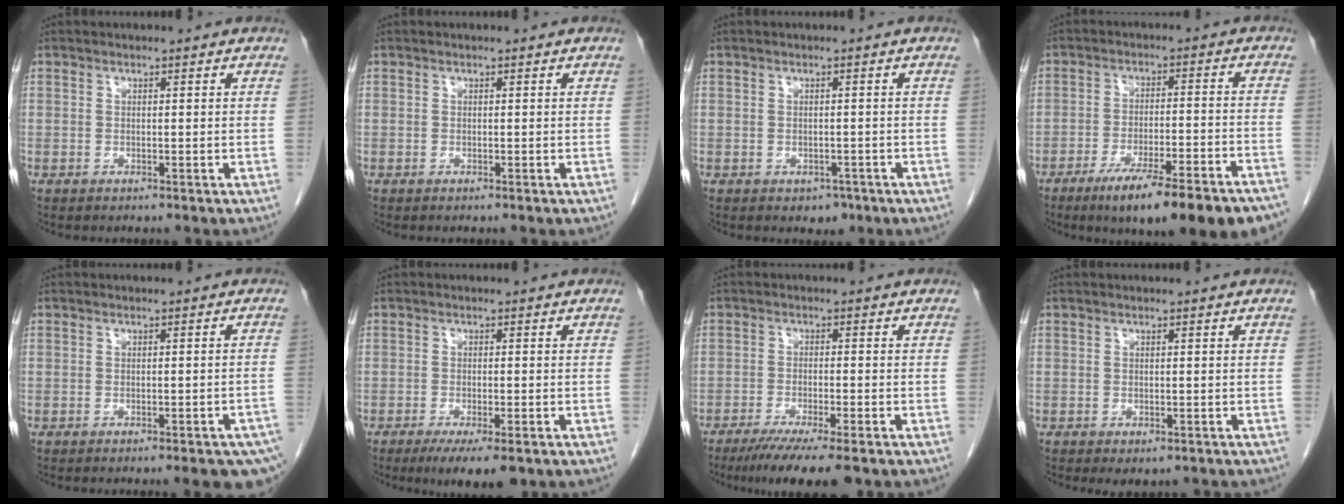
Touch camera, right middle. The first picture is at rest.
{"total": 0.0}
{"total": 1.9, "force": [-1.1, 1.4, 0.9], "torque": [-0.006, 0.003, -0.006]}
{"total": 19.3, "force": [-14.6, 2.1, 12.4], "torque": [-0.121, -0.001, -0.210]}
{"total": 8.2, "force": [-6.3, 1.3, 5.1], "torque": [-0.046, -0.009, -0.072]}
{"total": 7.0, "force": [-4.8, 1.4, 4.9], "torque": [-0.065, -0.015, -0.068]}
{"total": 9.5, "force": [-7.2, 0.4, 6.2], "torque": [-0.086, -0.020, -0.110]}
{"total": 2.9, "force": [-2.2, 1.3, 1.4], "torque": [-0.011, -0.003, -0.027]}